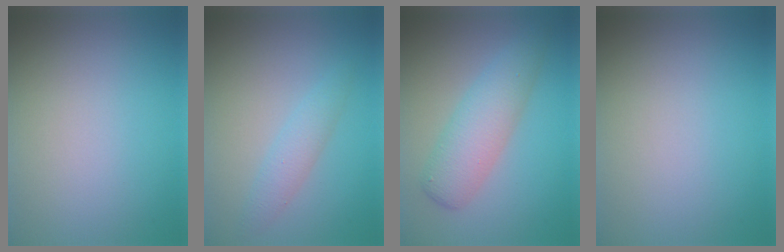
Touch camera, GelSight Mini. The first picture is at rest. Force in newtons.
{"total": 2.0, "press": 2.0, "slide": 0.0}
{"total": 4.5, "press": 4.5, "slide": 0.1}
{"total": 0.0}